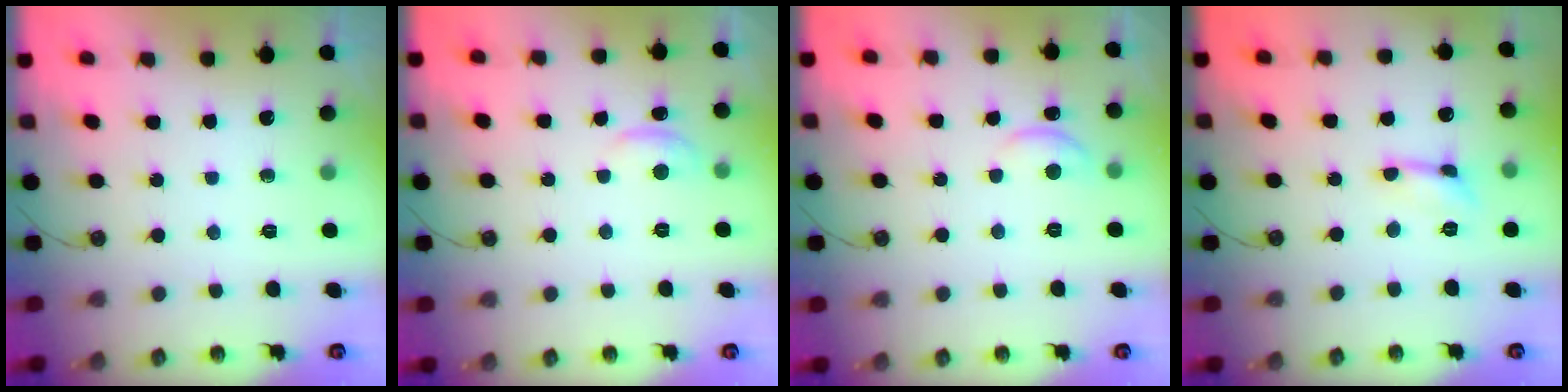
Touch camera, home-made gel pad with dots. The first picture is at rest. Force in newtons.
{"total": 1.4, "press": 1.0, "slide": 1.0}
{"total": 0.5, "press": 0.4, "slide": 0.3}
{"total": 0.0}